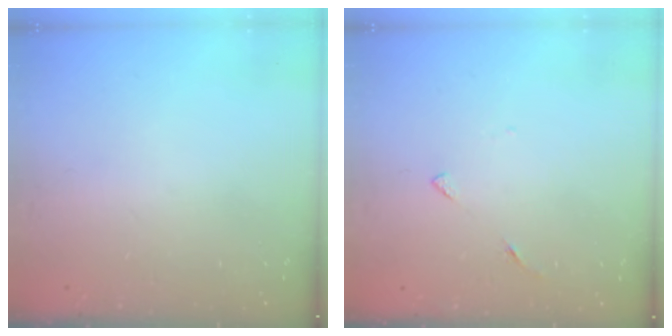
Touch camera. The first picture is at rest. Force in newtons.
{"total": 3.8, "press": 3.8, "slide": 0.6}